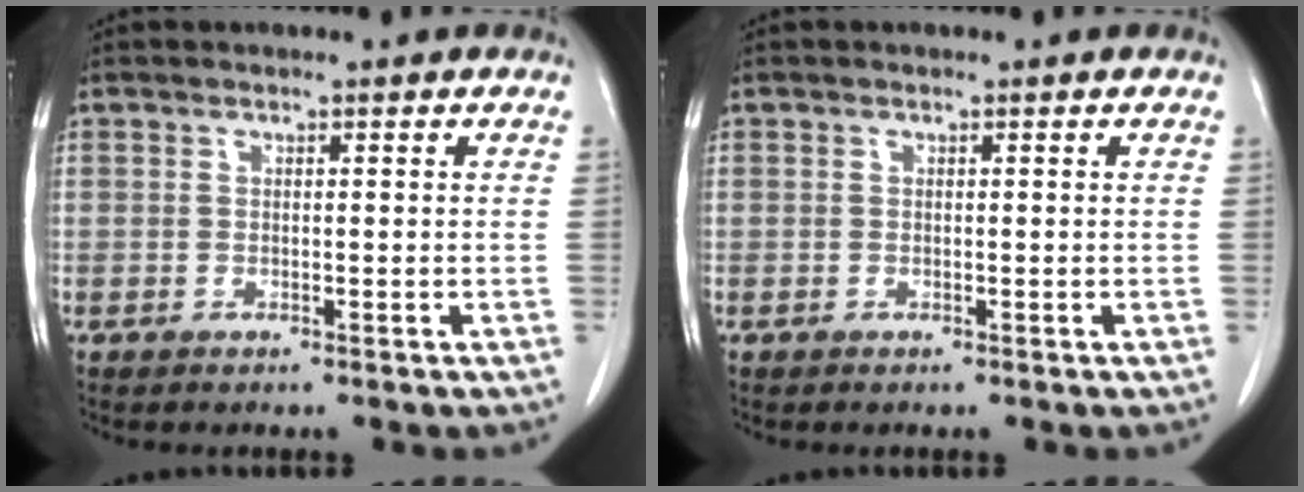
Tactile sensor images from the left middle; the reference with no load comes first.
{"total": 0.0}